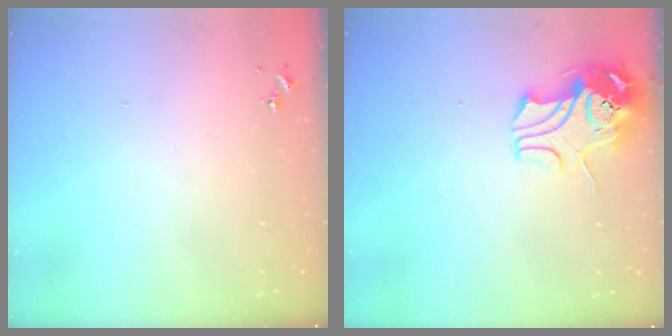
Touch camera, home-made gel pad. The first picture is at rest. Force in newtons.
{"total": 11.2, "press": 11.0, "slide": 1.6}